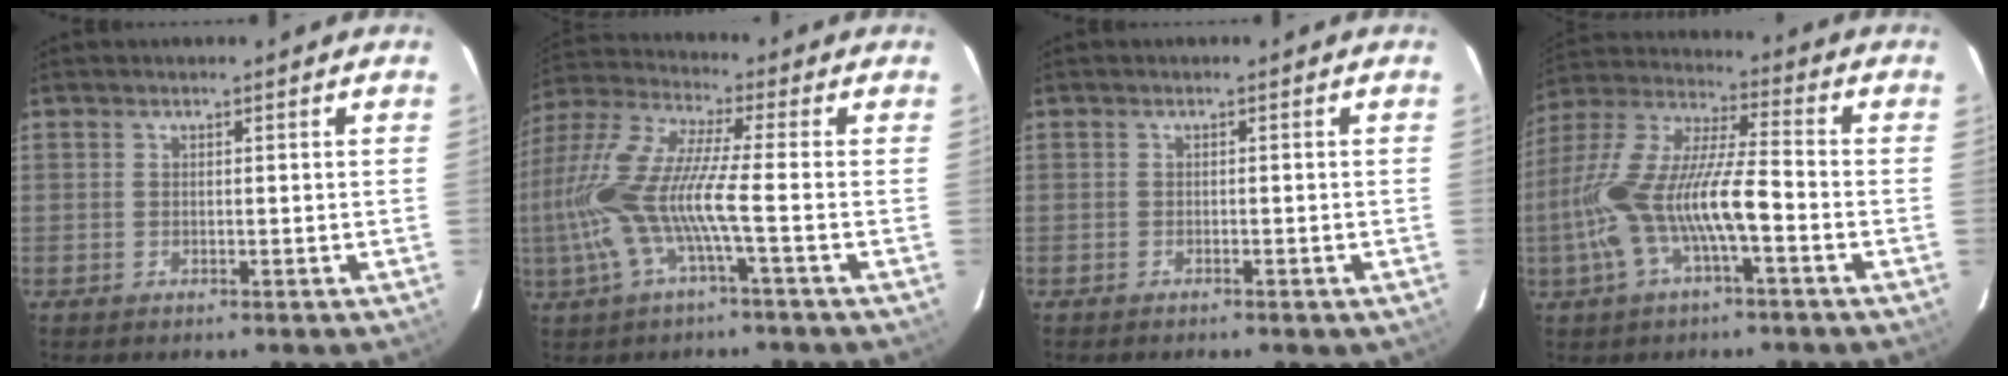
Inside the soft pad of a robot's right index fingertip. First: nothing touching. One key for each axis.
{"total": 14.8, "fx": -3.6, "fy": 1.2, "fz": 14.3, "tx": -0.285, "ty": -0.009, "tz": -0.071}
{"total": 1.2, "fx": -0.9, "fy": 0.5, "fz": 0.6, "tx": -0.013, "ty": 0.000, "tz": -0.012}
{"total": 15.7, "fx": -4.8, "fy": 3.2, "fz": 14.6, "tx": -0.295, "ty": -0.002, "tz": -0.090}